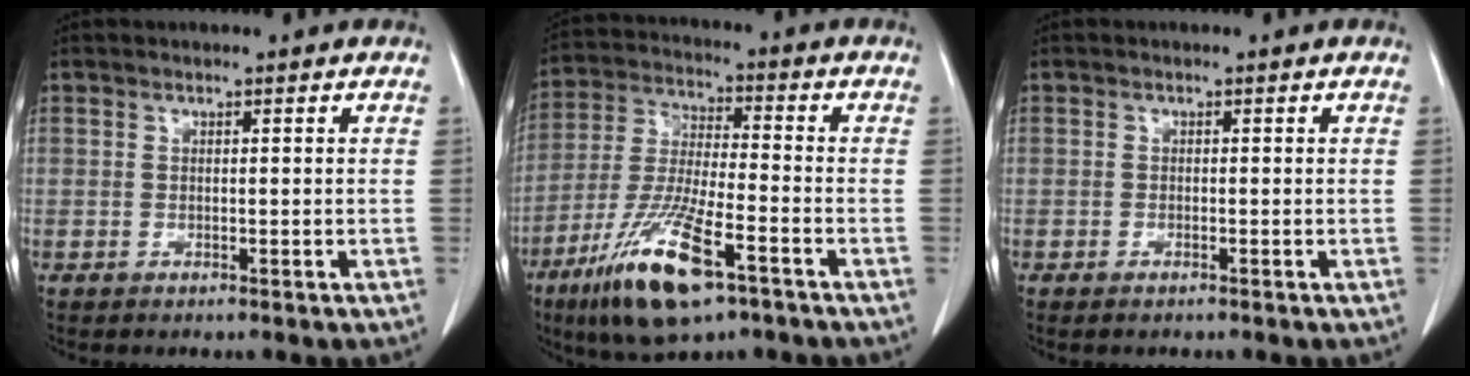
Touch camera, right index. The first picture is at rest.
{"total": 15.2, "force": [-8.4, 3.0, 12.3], "torque": [-0.254, -0.030, -0.149]}
{"total": 0.6, "force": [-0.5, 0.1, 0.4], "torque": [-0.008, 0.000, -0.006]}